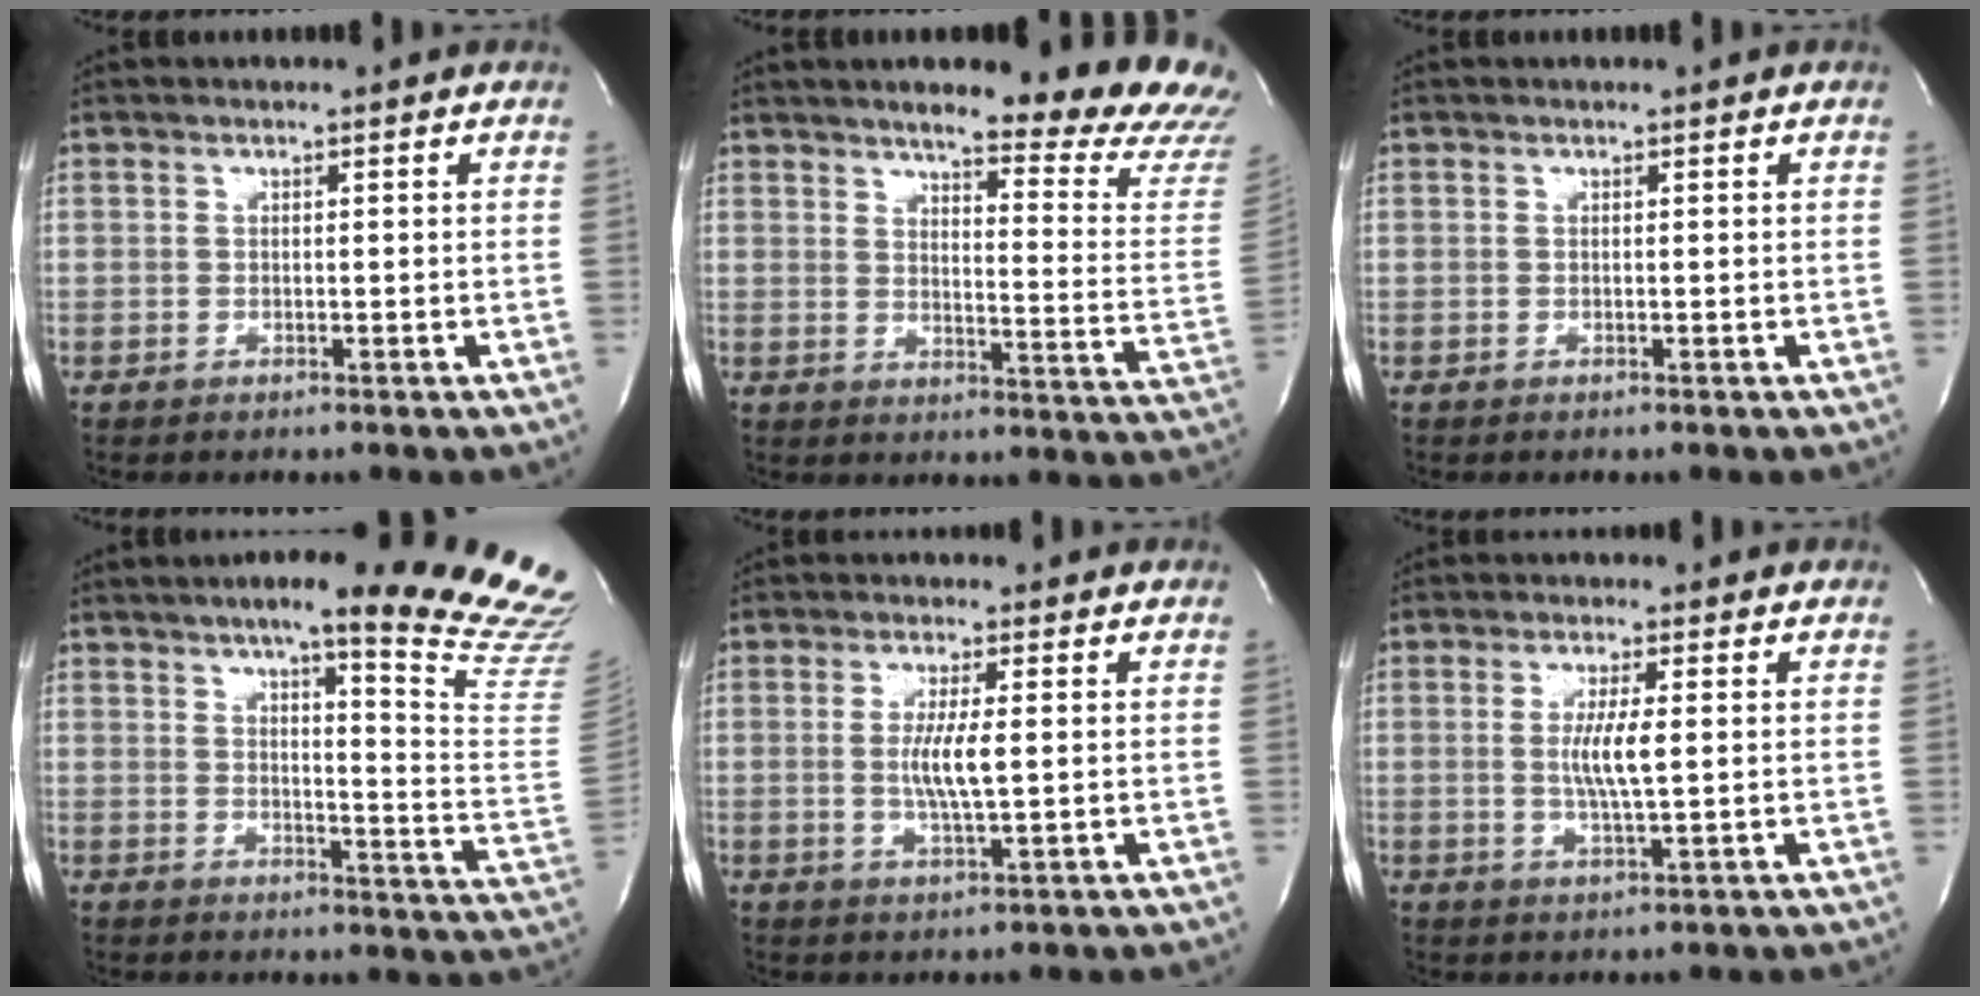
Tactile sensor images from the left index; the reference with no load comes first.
{"total": 20.3, "force": [18.2, 1.7, 8.9], "torque": [-0.107, -0.093, 0.203]}
{"total": 0.0}
{"total": 24.0, "force": [19.5, 0.4, 13.9], "torque": [-0.160, -0.084, 0.227]}
{"total": 5.3, "force": [0.2, 0.5, 5.2], "torque": [-0.106, -0.006, 0.003]}
{"total": 5.2, "force": [0.4, 0.5, 5.2], "torque": [-0.103, -0.006, 0.007]}